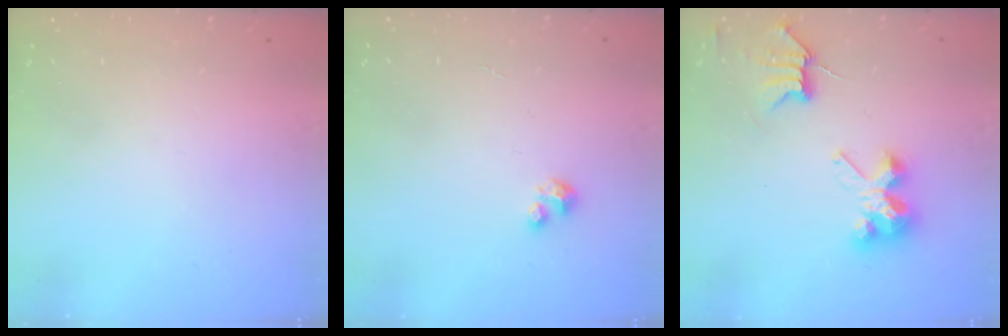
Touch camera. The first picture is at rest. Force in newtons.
{"total": 2.0, "press": 2.0, "slide": 0.2}
{"total": 6.1, "press": 6.1, "slide": 0.2}